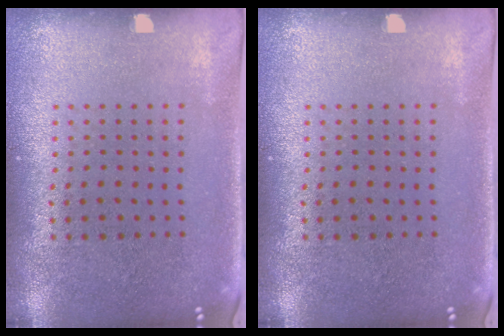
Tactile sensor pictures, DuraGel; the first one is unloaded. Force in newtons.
{"total": 0.0}